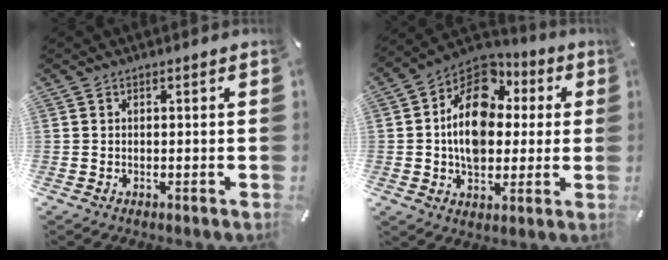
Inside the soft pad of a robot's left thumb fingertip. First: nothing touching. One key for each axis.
{"total": 15.7, "fx": 0.8, "fy": 11.9, "fz": 10.1, "tx": -0.184, "ty": -0.003, "tz": 0.012}